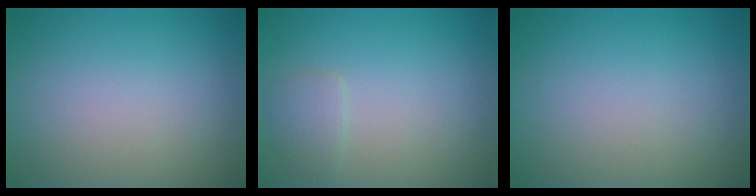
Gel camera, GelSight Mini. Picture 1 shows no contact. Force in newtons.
{"total": 1.3, "press": 1.3, "slide": 0.1}
{"total": 0.0}